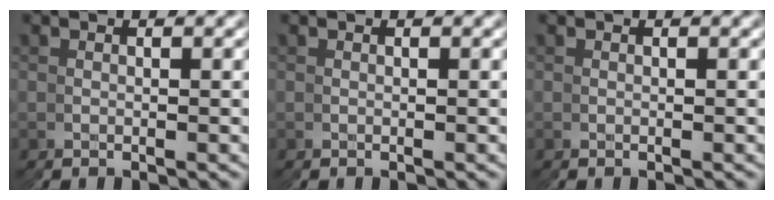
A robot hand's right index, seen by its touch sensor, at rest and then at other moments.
{"total": 0.0}
{"total": 0.0}